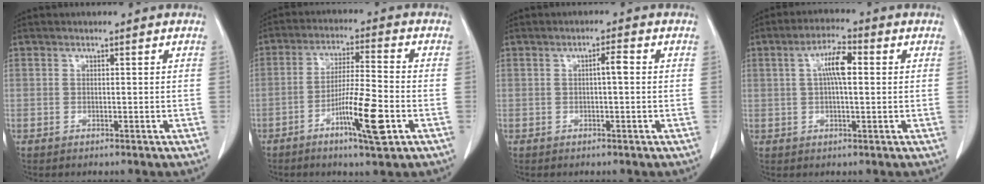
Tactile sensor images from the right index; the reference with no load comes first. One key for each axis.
{"total": 9.6, "fx": -4.1, "fy": 0.4, "fz": 8.7, "tx": -0.157, "ty": -0.009, "tz": -0.072}
{"total": 1.9, "fx": 0.1, "fy": 0.2, "fz": 1.9, "tx": -0.031, "ty": 0.004, "tz": 0.000}
{"total": 5.9, "fx": 1.1, "fy": 1.3, "fz": 5.6, "tx": -0.106, "ty": 0.016, "tz": 0.018}